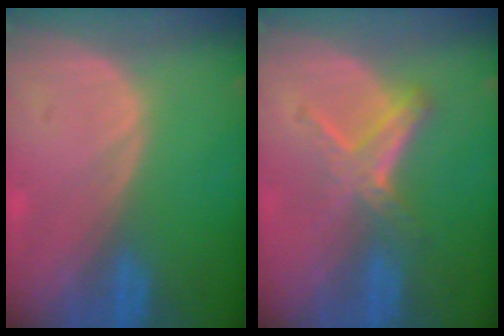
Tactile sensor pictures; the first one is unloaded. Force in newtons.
{"total": 4.8, "press": 4.7, "slide": 1.2}